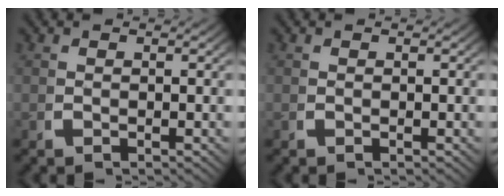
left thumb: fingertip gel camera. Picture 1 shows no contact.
{"total": 0.0}